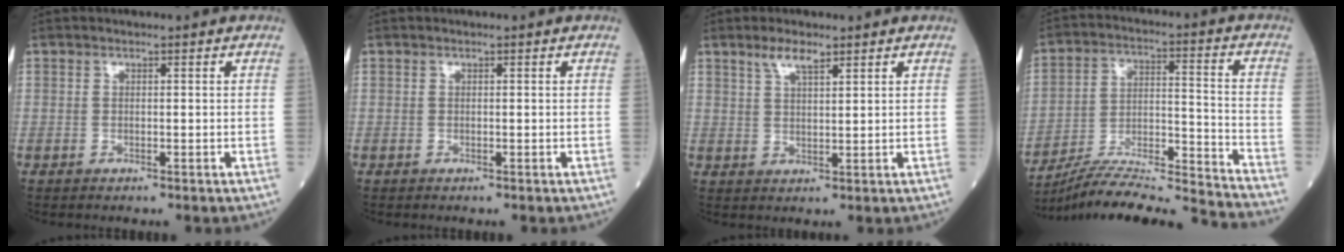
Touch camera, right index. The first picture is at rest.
{"total": 0.0}
{"total": 3.5, "force": [2.6, 0.7, 2.3], "torque": [-0.048, 0.005, 0.052]}
{"total": 19.8, "force": [-18.8, -1.6, 5.9], "torque": [-0.109, -0.003, -0.300]}